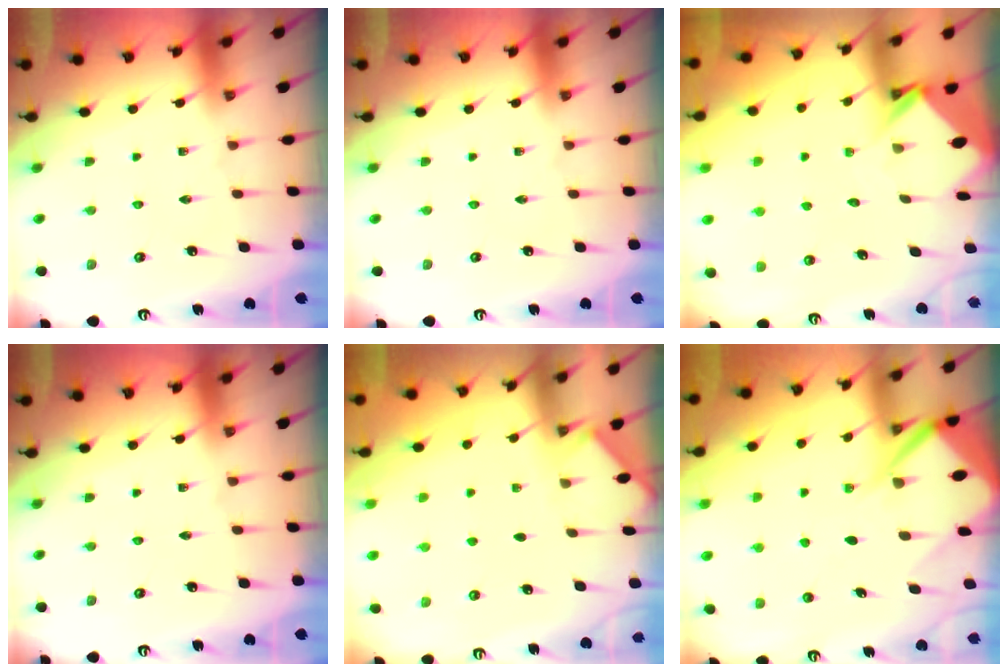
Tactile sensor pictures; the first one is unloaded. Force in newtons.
{"total": 0.0}
{"total": 4.1, "press": 4.1, "slide": 0.2}
{"total": 0.0}
{"total": 2.0, "press": 2.0, "slide": 0.3}
{"total": 10.4, "press": 10.3, "slide": 1.1}